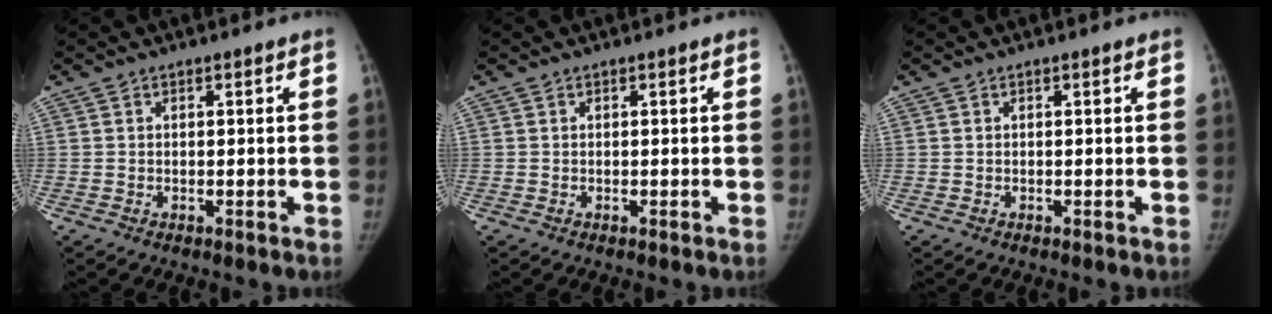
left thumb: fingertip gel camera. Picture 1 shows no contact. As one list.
[{"total": 0.0}, {"total": 0.0}]